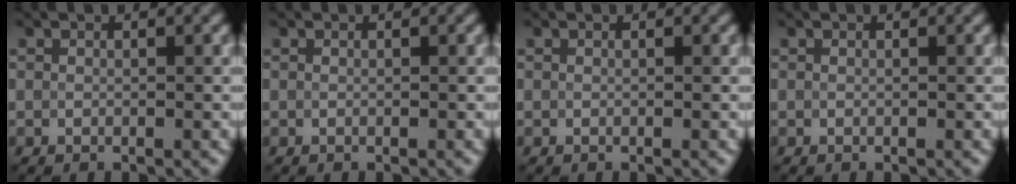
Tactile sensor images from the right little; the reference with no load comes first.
{"total": 0.0}
{"total": 0.0}
{"total": 0.0}